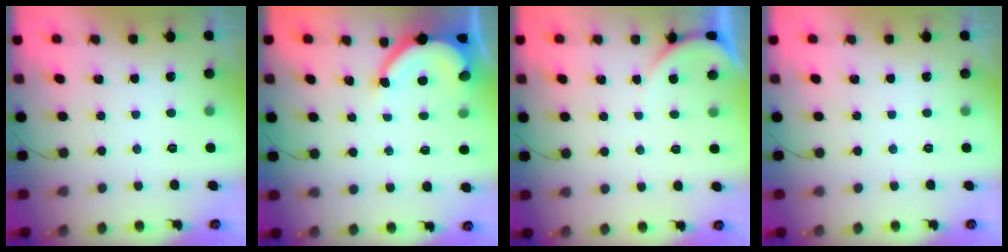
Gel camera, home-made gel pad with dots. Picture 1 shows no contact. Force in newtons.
{"total": 6.9, "press": 6.8, "slide": 0.7}
{"total": 1.6, "press": 1.6, "slide": 0.1}
{"total": 0.0}